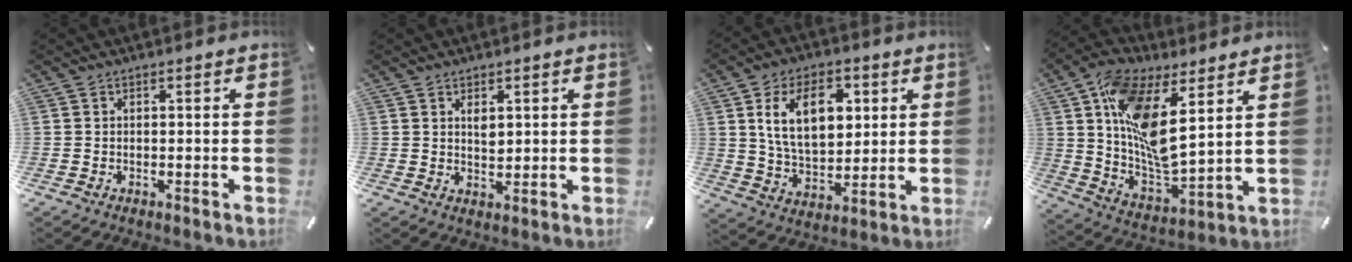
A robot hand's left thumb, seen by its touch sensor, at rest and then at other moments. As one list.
[{"total": 2.5, "force": [1.2, 1.5, 1.5], "torque": [-0.026, -0.002, 0.021]}, {"total": 14.2, "force": [4.6, 9.1, 9.8], "torque": [-0.179, 0.005, 0.079]}, {"total": 16.4, "force": [7.6, 6.9, 12.8], "torque": [-0.275, -0.039, 0.133]}]